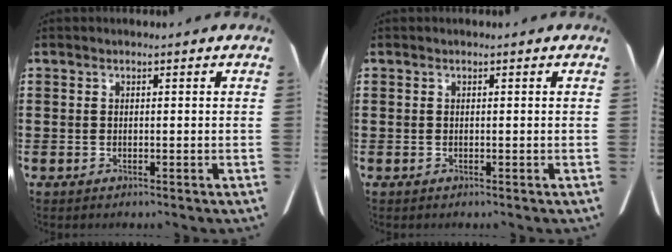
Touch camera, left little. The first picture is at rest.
{"total": 0.0}